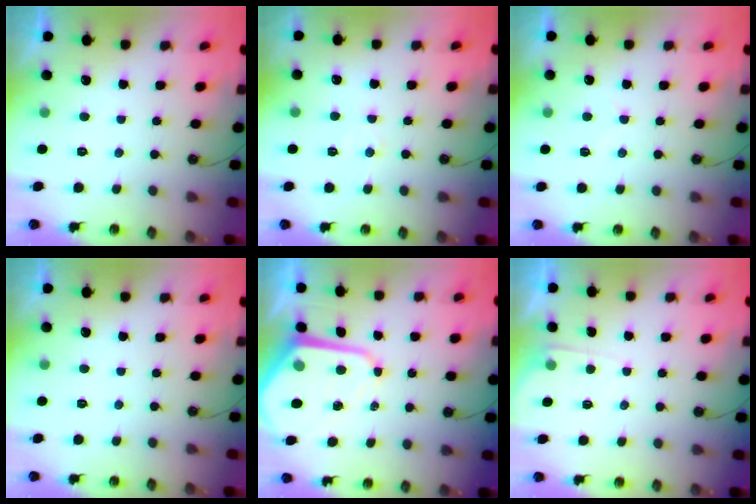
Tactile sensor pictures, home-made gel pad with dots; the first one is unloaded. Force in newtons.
{"total": 6.5, "press": 6.5, "slide": 0.8}
{"total": 5.3, "press": 5.3, "slide": 0.7}
{"total": 0.0}
{"total": 11.0, "press": 11.0, "slide": 0.9}
{"total": 3.8, "press": 3.8, "slide": 0.5}